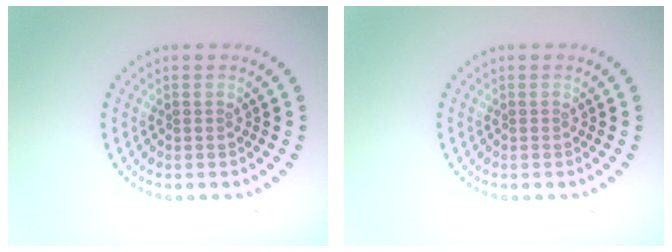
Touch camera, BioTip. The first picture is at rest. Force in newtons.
{"total": 0.0}